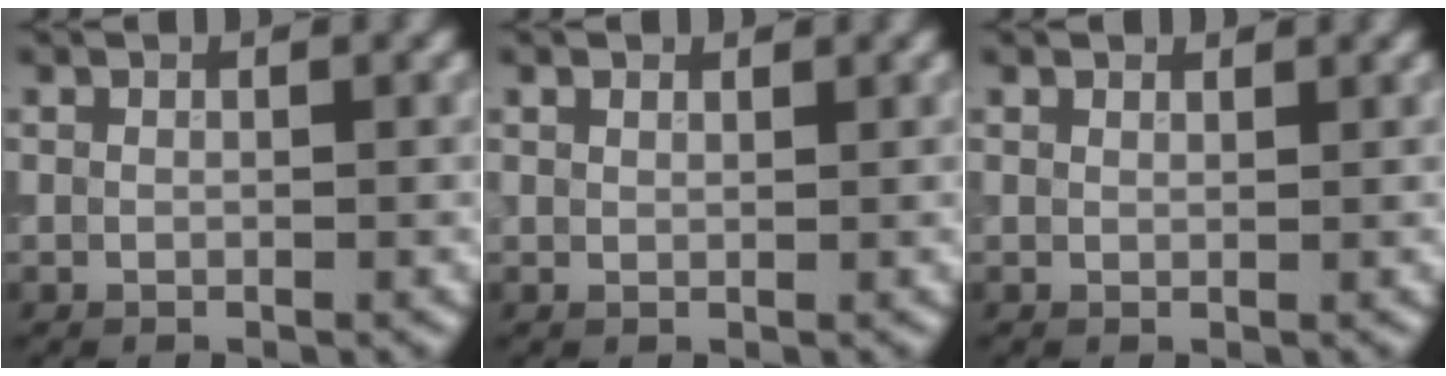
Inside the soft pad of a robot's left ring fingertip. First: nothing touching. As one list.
[{"total": 0.9, "force": [0.7, 0.4, 0.4], "torque": [-0.011, 0.002, 0.010]}, {"total": 1.2, "force": [1.1, 0.4, 0.3], "torque": [-0.009, -0.002, 0.013]}]